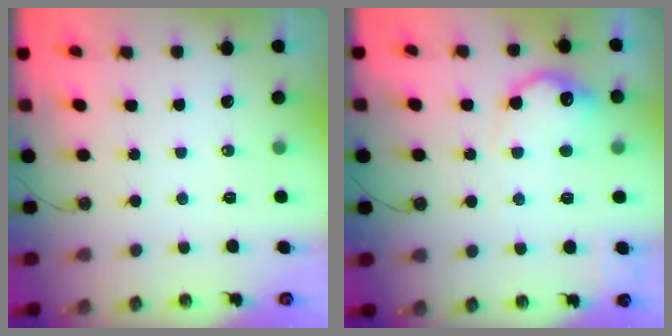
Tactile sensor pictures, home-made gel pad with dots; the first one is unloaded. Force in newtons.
{"total": 13.5, "press": 13.5, "slide": 0.6}